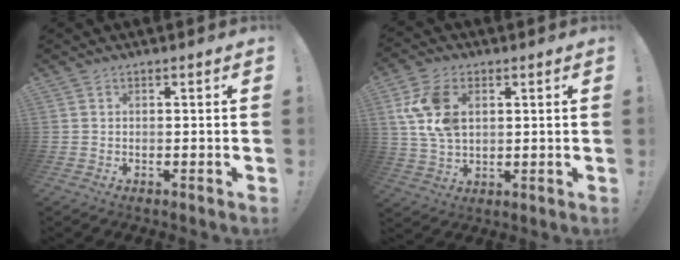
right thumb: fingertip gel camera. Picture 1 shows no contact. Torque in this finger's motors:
{"motor_torque": [0.14, 0.19, 0.48, 0.50, 0.06]}